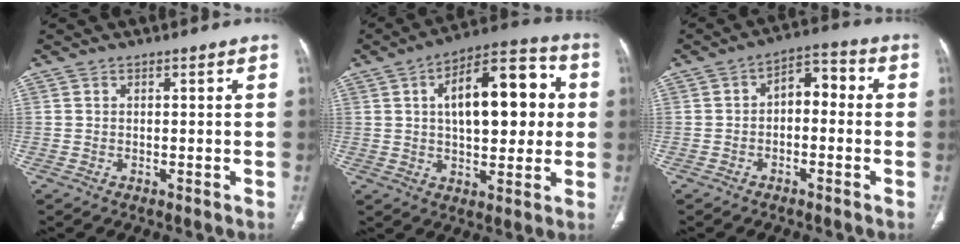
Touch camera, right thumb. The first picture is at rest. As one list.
[{"total": 18.4, "force": [3.3, 9.0, 15.7], "torque": [-0.199, 0.024, 0.045]}, {"total": 6.3, "force": [-0.5, 4.0, 4.9], "torque": [-0.054, 0.035, -0.021]}]